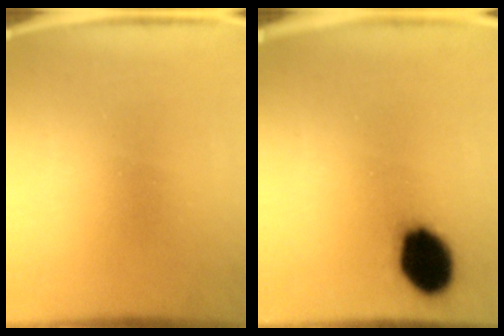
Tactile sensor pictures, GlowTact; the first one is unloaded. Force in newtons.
{"total": 13.6}